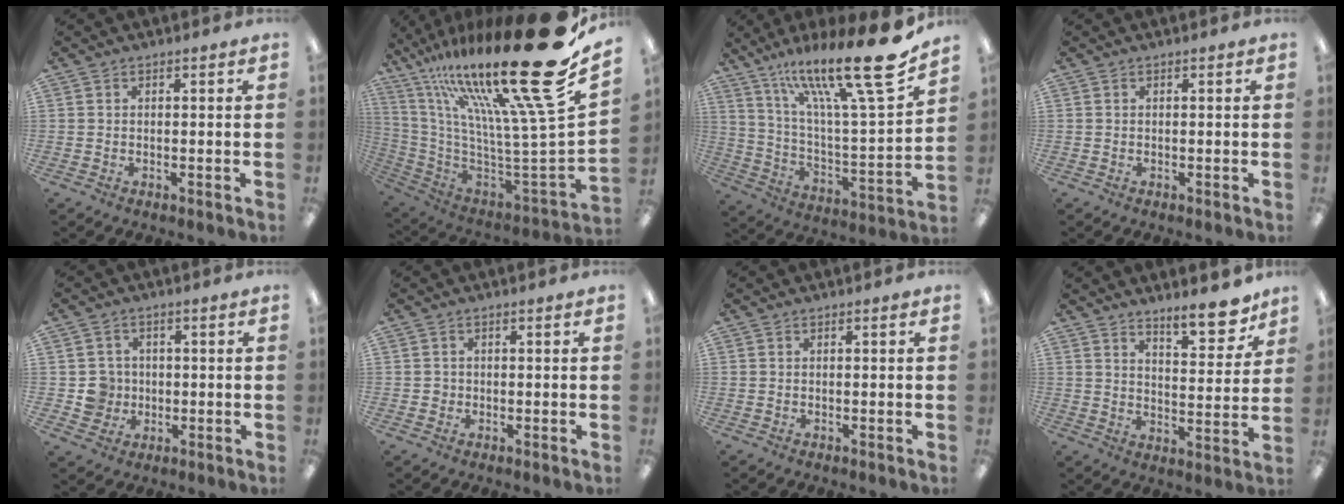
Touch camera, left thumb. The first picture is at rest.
{"total": 32.0, "force": [19.2, 4.6, 25.2], "torque": [-0.389, -0.177, 0.319]}
{"total": 23.8, "force": [17.2, 4.1, 15.9], "torque": [-0.258, -0.112, 0.276]}
{"total": 0.0}
{"total": 5.8, "force": [-0.3, 5.7, 0.7], "torque": [-0.010, 0.008, 0.000]}
{"total": 1.4, "force": [-0.1, 1.3, 0.2], "torque": [-0.005, 0.005, -0.006]}
{"total": 0.0}
{"total": 10.2, "force": [8.3, 3.2, 4.9], "torque": [-0.047, -0.063, 0.140]}